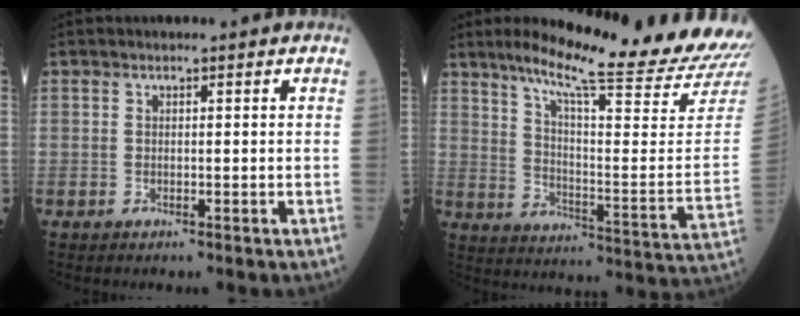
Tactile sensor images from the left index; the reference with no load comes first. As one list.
[{"total": 24.1, "force": [21.2, -1.4, 11.4], "torque": [-0.181, -0.097, 0.281]}]